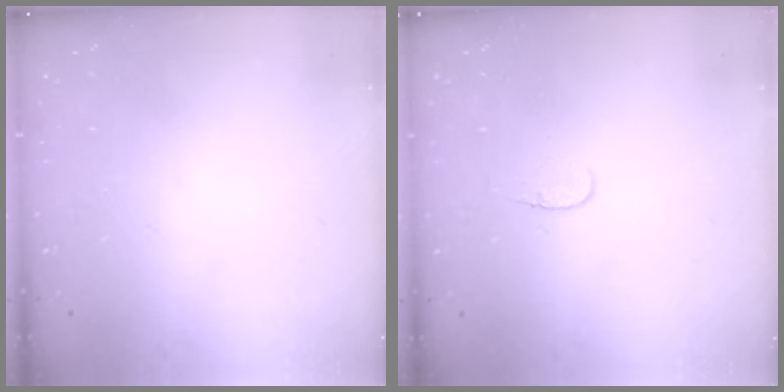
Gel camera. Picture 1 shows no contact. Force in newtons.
{"total": 3.4, "press": 3.4, "slide": 0.4}